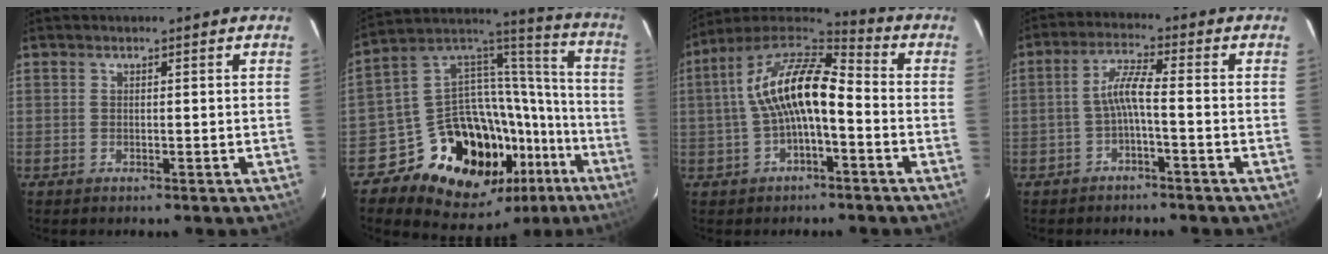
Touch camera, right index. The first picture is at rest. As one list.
[{"total": 24.5, "force": [-13.7, 17.1, 11.0], "torque": [-0.194, 0.079, -0.188]}, {"total": 13.5, "force": [-1.5, 5.1, 12.4], "torque": [-0.237, 0.022, -0.032]}, {"total": 4.2, "force": [-1.7, 0.2, 3.9], "torque": [-0.089, 0.012, -0.032]}]